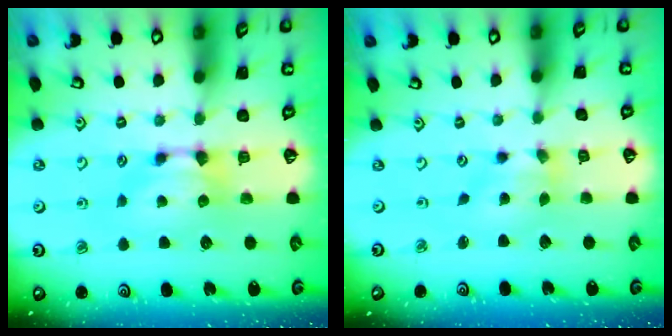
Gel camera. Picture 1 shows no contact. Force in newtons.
{"total": 2.4, "press": 1.9, "slide": 1.4}